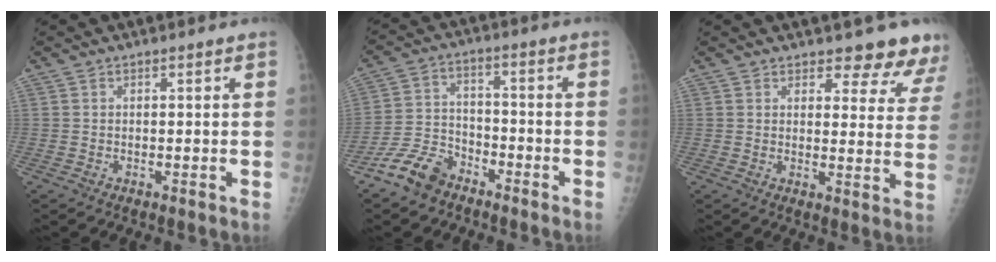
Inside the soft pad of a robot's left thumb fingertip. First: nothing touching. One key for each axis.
{"total": 8.8, "fx": -6.5, "fy": 5.0, "fz": 3.2, "tx": -0.056, "ty": 0.038, "tz": -0.132}
{"total": 9.3, "fx": 8.5, "fy": 3.1, "fz": 2.2, "tx": 0.015, "ty": -0.056, "tz": 0.077}